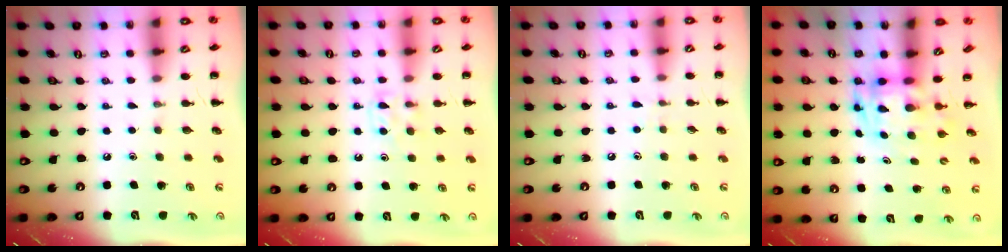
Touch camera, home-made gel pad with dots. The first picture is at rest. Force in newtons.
{"total": 3.9, "press": 3.7, "slide": 1.3}
{"total": 2.9, "press": 2.6, "slide": 1.2}
{"total": 3.5, "press": 3.4, "slide": 0.7}